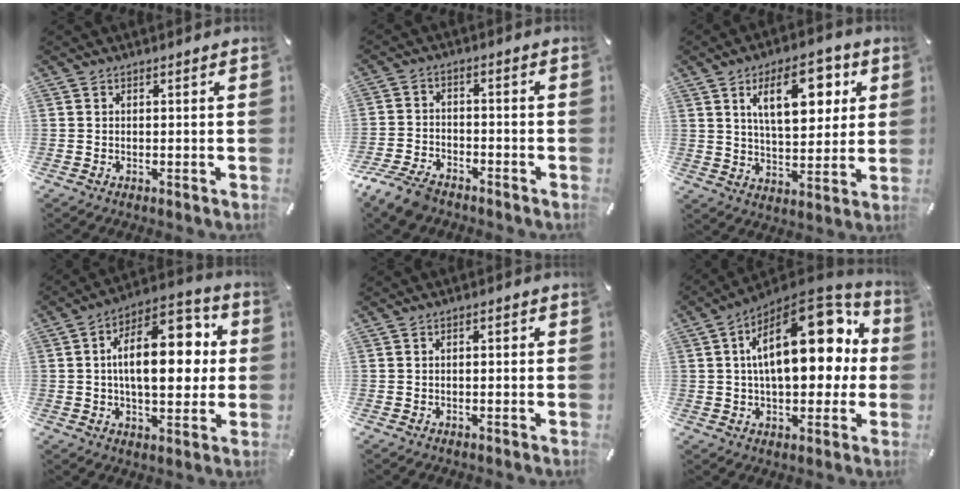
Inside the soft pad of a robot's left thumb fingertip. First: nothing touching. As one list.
[{"total": 7.3, "force": [-5.9, 3.2, 2.8], "torque": [-0.069, 0.022, -0.114]}, {"total": 15.2, "force": [6.3, 7.8, 11.5], "torque": [-0.172, -0.007, 0.104]}, {"total": 18.5, "force": [2.8, 9.8, 15.5], "torque": [-0.239, -0.004, 0.041]}, {"total": 1.0, "force": [-0.4, 0.6, 0.7], "torque": [-0.015, 0.003, -0.008]}, {"total": 22.8, "force": [5.7, 12.2, 18.4], "torque": [-0.274, -0.033, 0.090]}]